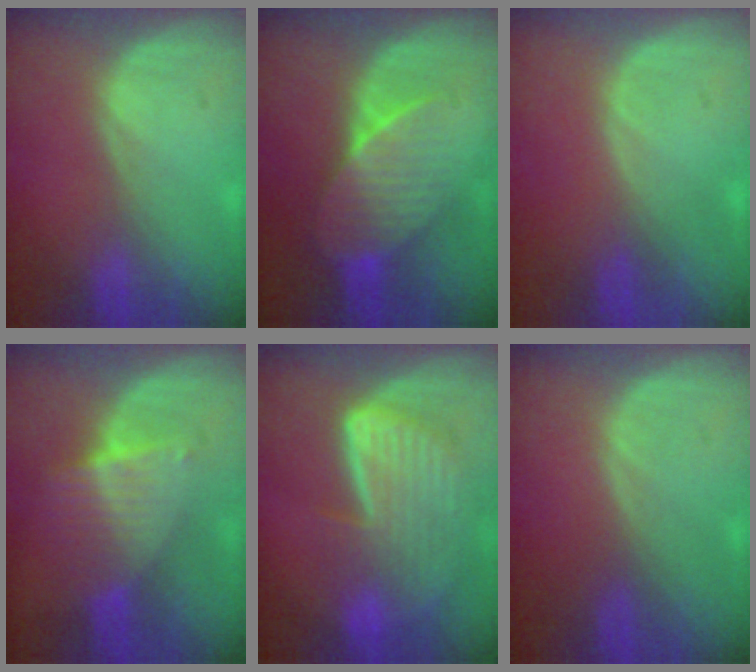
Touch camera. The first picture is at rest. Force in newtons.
{"total": 7.4, "press": 6.9, "slide": 2.4}
{"total": 0.0}
{"total": 6.7, "press": 5.9, "slide": 3.2}
{"total": 8.8, "press": 7.9, "slide": 4.0}
{"total": 0.0}